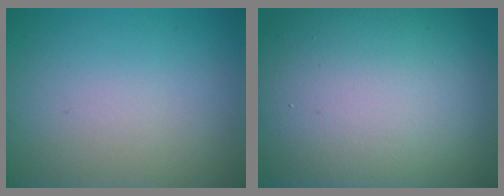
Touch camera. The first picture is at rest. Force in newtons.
{"total": 18.4, "press": 18.4, "slide": 0.8}